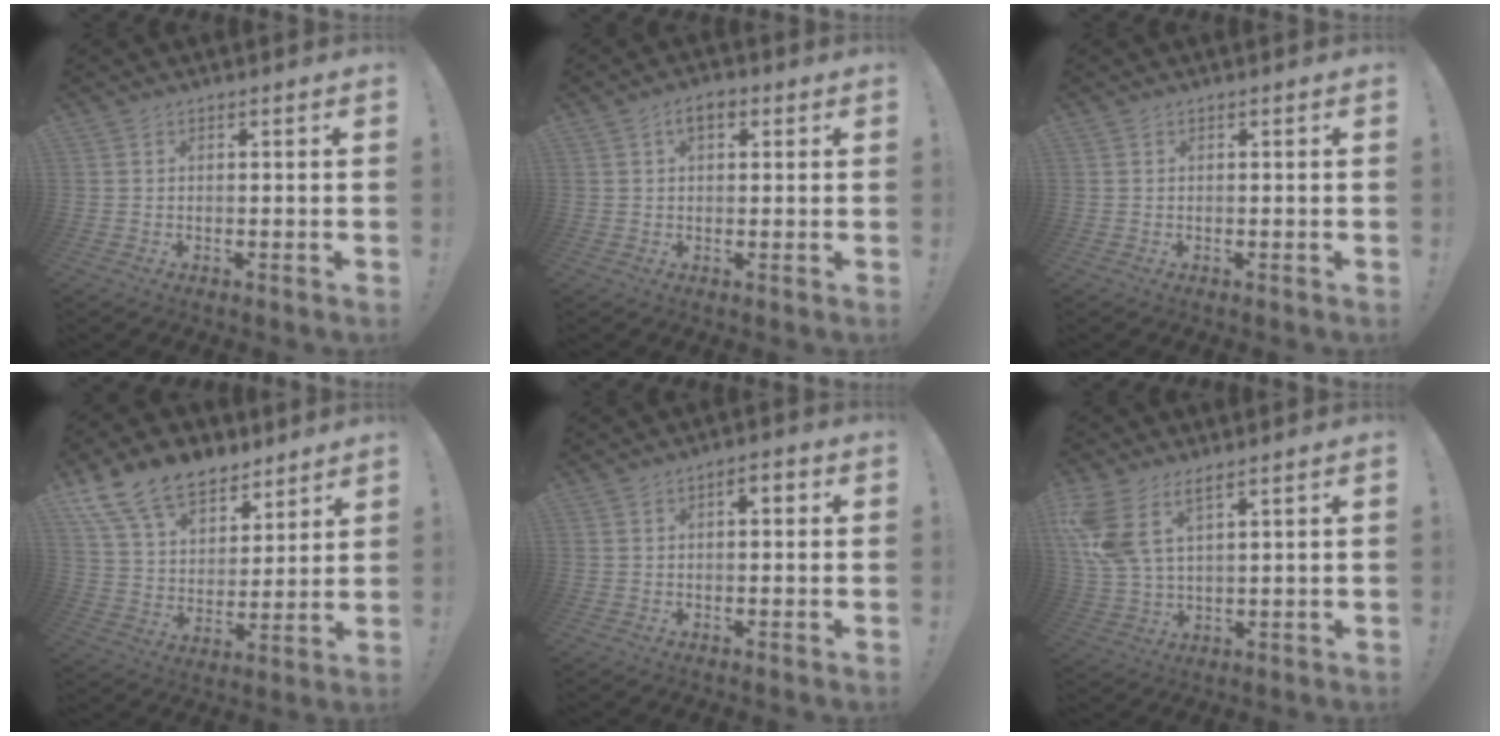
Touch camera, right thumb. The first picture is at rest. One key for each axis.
{"total": 4.3, "fx": 1.4, "fy": 2.3, "fz": 3.3, "tx": -0.053, "ty": 0.006, "tz": 0.024}
{"total": 0.0}
{"total": 15.8, "fx": 11.1, "fy": 9.3, "fz": 6.3, "tx": -0.110, "ty": -0.074, "tz": 0.209}
{"total": 2.4, "fx": -0.3, "fy": 1.3, "fz": 2.0, "tx": -0.024, "ty": 0.008, "tz": -0.012}
{"total": 9.5, "fx": 5.8, "fy": 4.1, "fz": 6.4, "tx": -0.139, "ty": -0.019, "tz": 0.116}